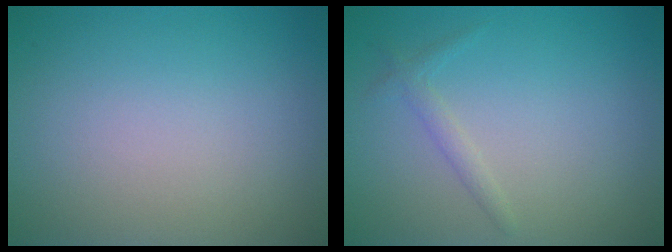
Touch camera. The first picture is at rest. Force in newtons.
{"total": 1.1, "press": 1.1, "slide": 0.0}